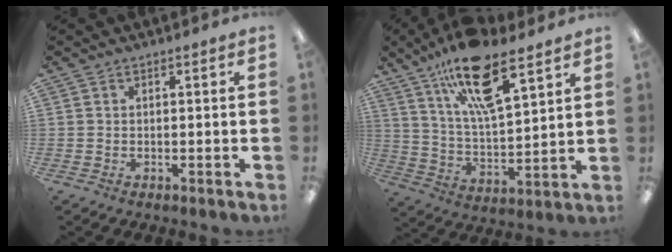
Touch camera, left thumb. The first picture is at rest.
{"total": 18.2, "force": [11.9, 6.1, 12.3], "torque": [-0.212, -0.054, 0.199]}